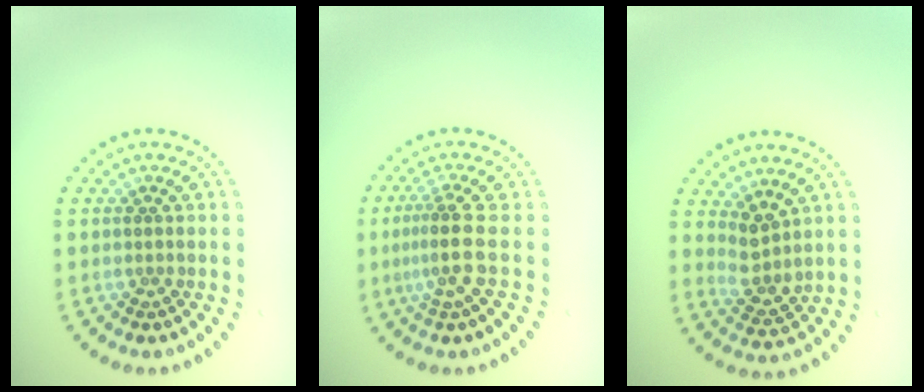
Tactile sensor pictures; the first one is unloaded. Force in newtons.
{"total": 2.9, "press": 2.1, "slide": 2.0}
{"total": 2.6, "press": 2.0, "slide": 1.7}